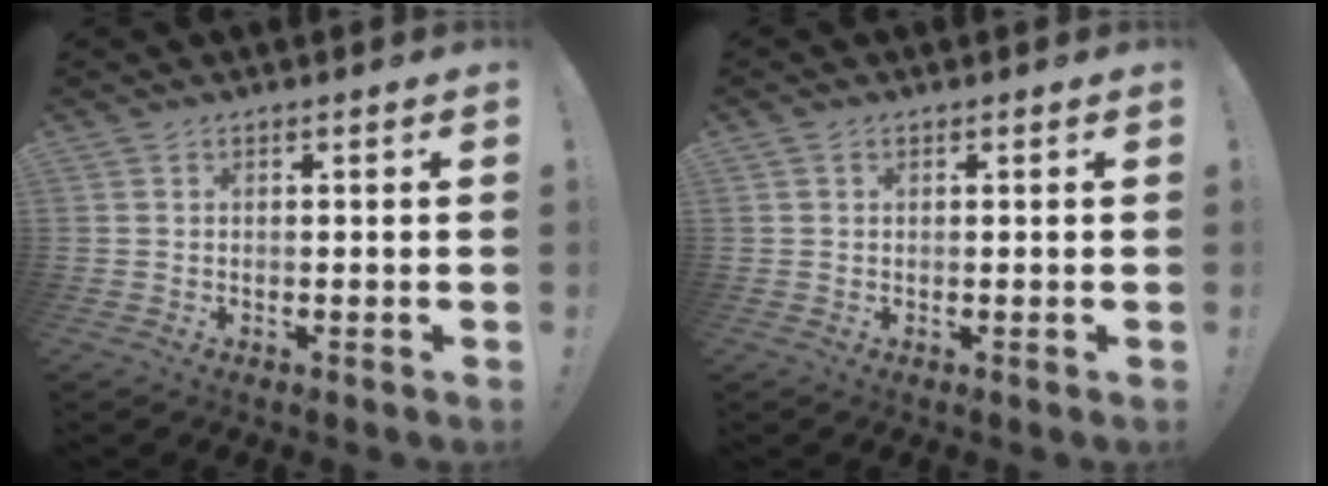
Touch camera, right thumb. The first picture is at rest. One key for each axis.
{"total": 0.6, "fx": 0.3, "fy": 0.5, "fz": 0.0, "tx": 0.007, "ty": -0.002, "tz": 0.004}